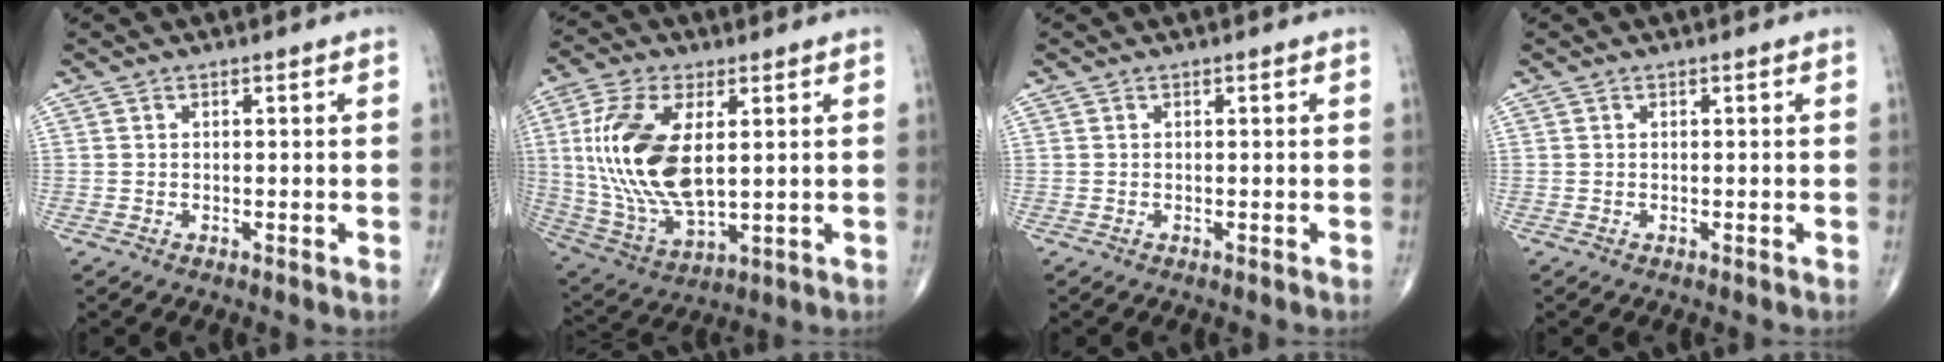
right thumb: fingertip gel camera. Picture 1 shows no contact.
{"total": 18.8, "force": [2.8, 9.3, 16.1], "torque": [-0.339, -0.016, 0.062]}
{"total": 0.0}
{"total": 0.0}